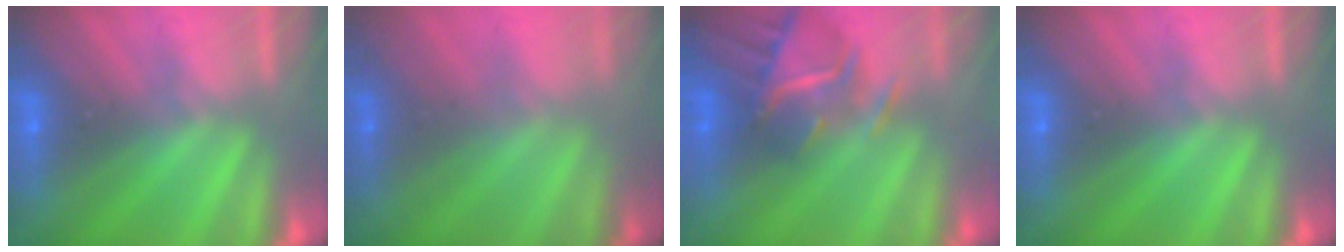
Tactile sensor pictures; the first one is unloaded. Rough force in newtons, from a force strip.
{"total": 1.7}
{"total": 6.8}
{"total": 0.0}